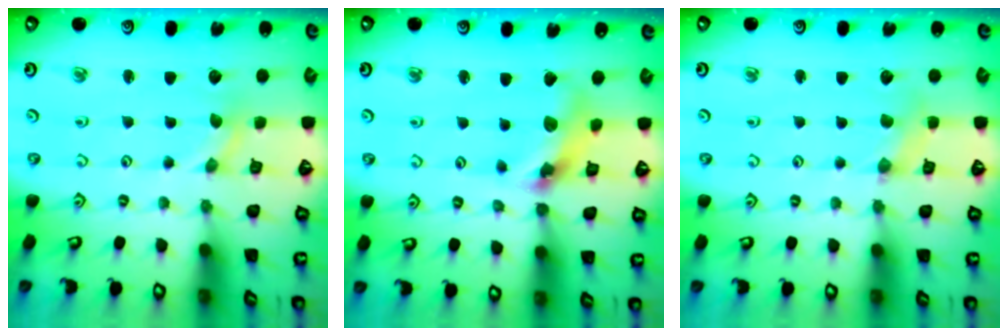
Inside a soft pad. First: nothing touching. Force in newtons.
{"total": 12.9, "press": 12.8, "slide": 1.5}
{"total": 1.9, "press": 1.9, "slide": 0.3}